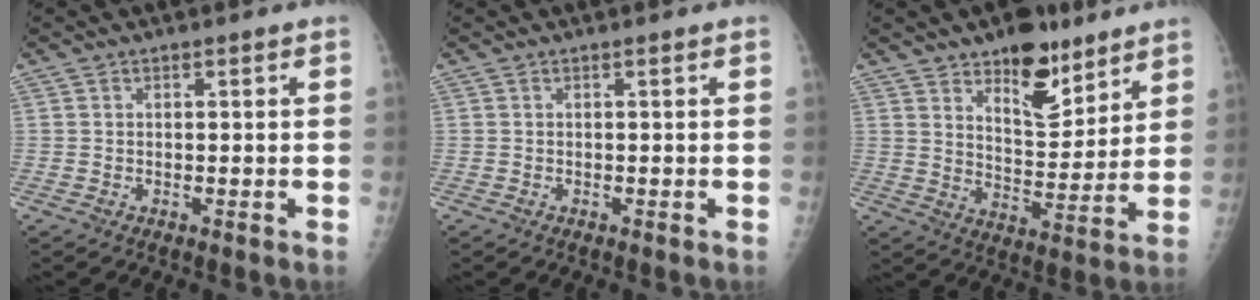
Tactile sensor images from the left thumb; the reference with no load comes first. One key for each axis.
{"total": 0.0}
{"total": 13.6, "fx": 8.9, "fy": 6.6, "fz": 7.9, "tx": -0.077, "ty": -0.059, "tz": 0.142}